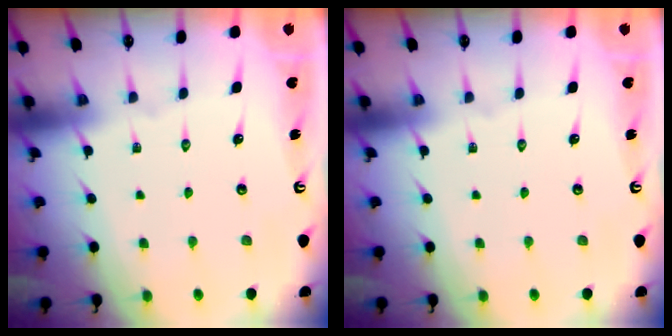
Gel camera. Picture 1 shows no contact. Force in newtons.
{"total": 0.0}